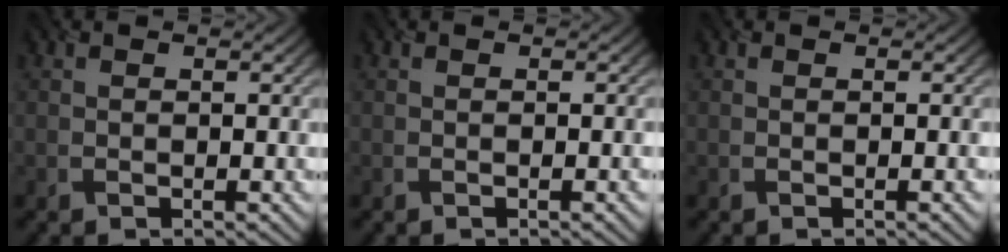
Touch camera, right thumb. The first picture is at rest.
{"total": 1.1, "force": [-0.1, -0.1, 1.1], "torque": [-0.017, -0.001, -0.001]}
{"total": 0.8, "force": [0.0, -0.2, 0.8], "torque": [-0.014, -0.001, -0.001]}